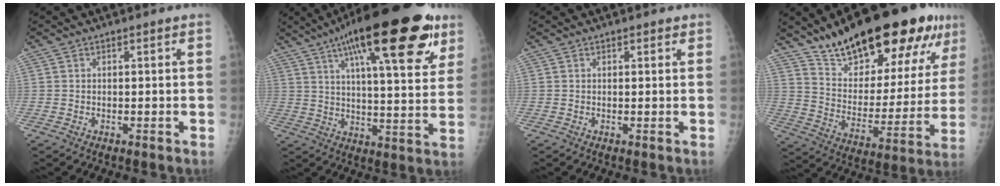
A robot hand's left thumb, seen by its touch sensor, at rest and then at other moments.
{"total": 26.6, "force": [14.1, 7.6, 21.2], "torque": [-0.299, -0.017, 0.208]}
{"total": 1.0, "force": [0.7, 0.5, 0.4], "torque": [0.002, -0.002, 0.004]}
{"total": 27.0, "force": [18.2, 9.2, 17.8], "torque": [-0.234, -0.064, 0.288]}